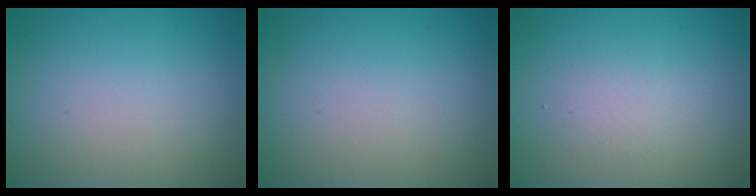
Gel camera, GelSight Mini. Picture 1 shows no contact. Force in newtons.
{"total": 0.0}
{"total": 1.3, "press": 1.3, "slide": 0.1}